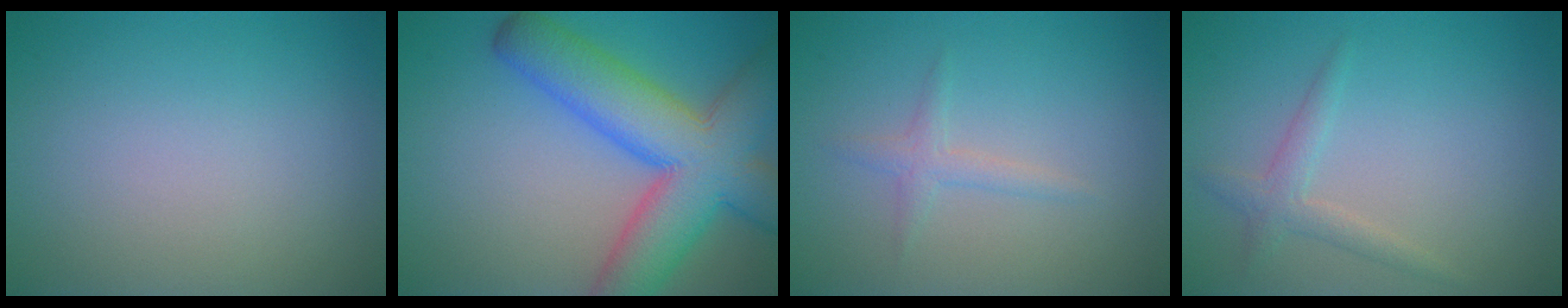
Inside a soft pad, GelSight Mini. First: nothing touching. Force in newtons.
{"total": 10.8, "press": 10.8, "slide": 0.5}
{"total": 1.5, "press": 1.5, "slide": 0.0}
{"total": 1.7, "press": 1.7, "slide": 0.0}